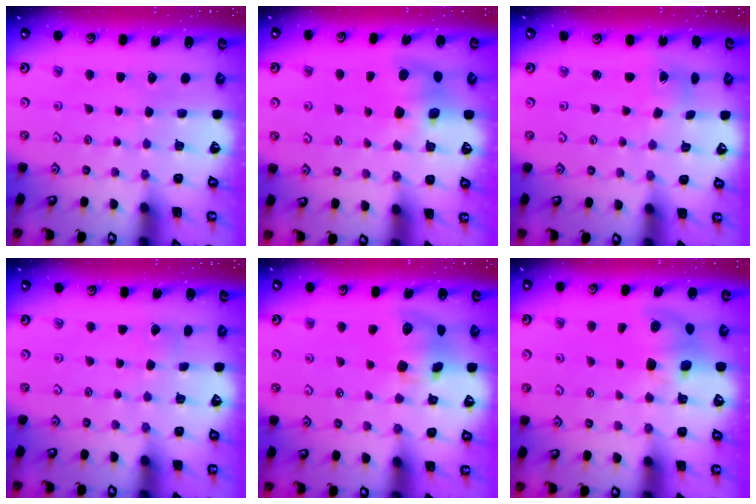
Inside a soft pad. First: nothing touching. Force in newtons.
{"total": 7.5, "press": 7.4, "slide": 1.0}
{"total": 0.7, "press": 0.7, "slide": 0.1}
{"total": 2.9, "press": 2.9, "slide": 0.2}
{"total": 11.6, "press": 11.4, "slide": 2.0}
{"total": 8.8, "press": 8.7, "slide": 1.3}